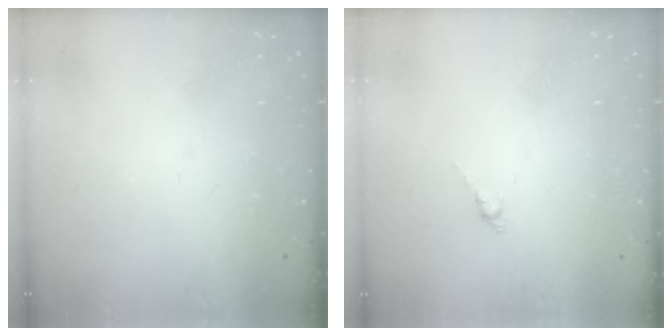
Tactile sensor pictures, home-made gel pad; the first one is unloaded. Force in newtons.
{"total": 0.0}